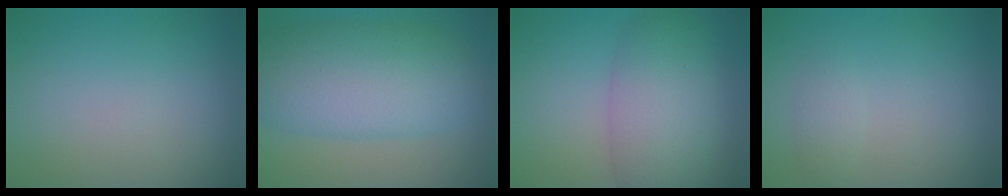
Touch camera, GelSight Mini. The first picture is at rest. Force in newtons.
{"total": 9.5, "press": 9.5, "slide": 0.5}
{"total": 6.7, "press": 6.7, "slide": 0.3}
{"total": 1.1, "press": 1.1, "slide": 0.0}